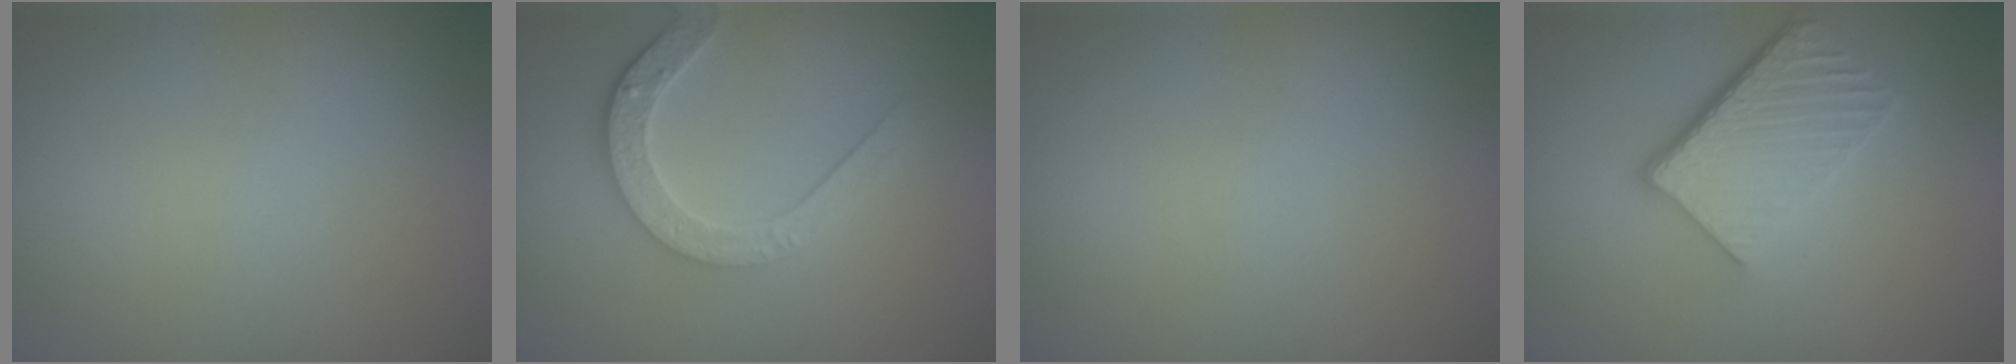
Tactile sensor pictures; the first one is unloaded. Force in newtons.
{"total": 4.0, "press": 3.3, "slide": 2.2}
{"total": 0.0}
{"total": 5.2, "press": 3.8, "slide": 3.5}